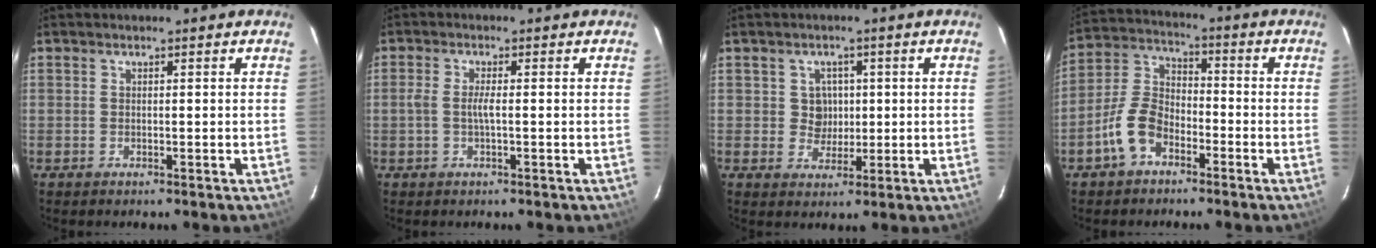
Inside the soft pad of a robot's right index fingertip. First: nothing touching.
{"total": 2.4, "force": [-0.4, 0.2, 2.4], "torque": [-0.050, 0.002, -0.009]}
{"total": 4.0, "force": [0.5, 4.0, 0.7], "torque": [-0.012, 0.010, 0.012]}
{"total": 9.0, "force": [-5.0, 5.3, 5.2], "torque": [-0.114, 0.023, -0.099]}